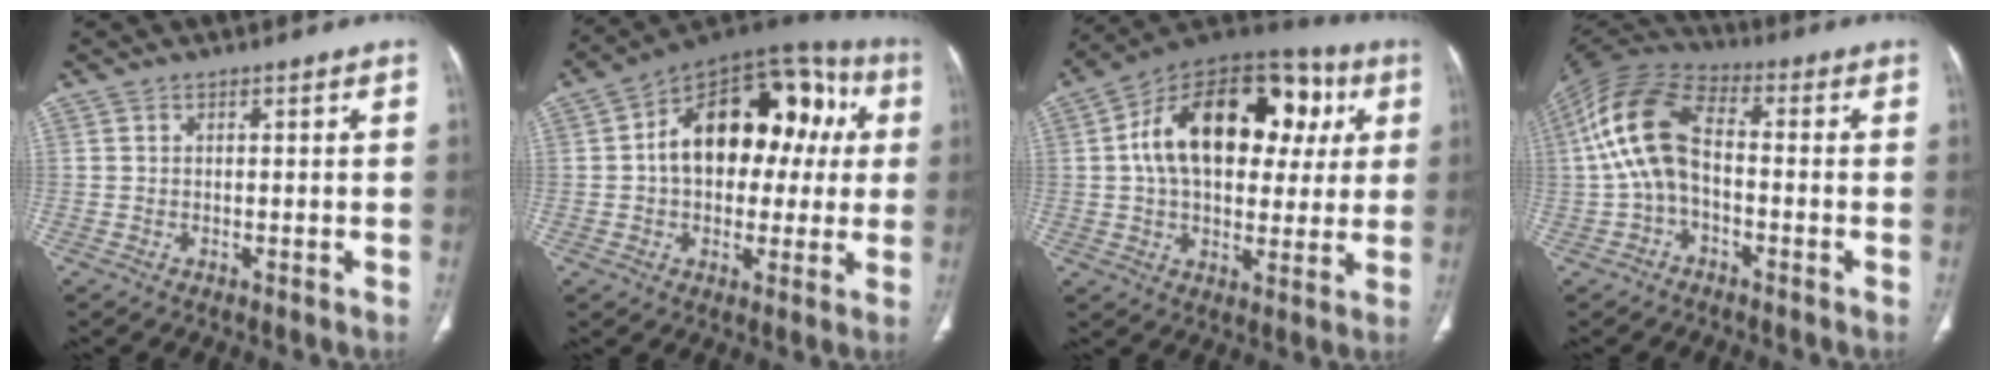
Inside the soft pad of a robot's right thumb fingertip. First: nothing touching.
{"total": 22.6, "force": [2.8, 14.3, 17.2], "torque": [-0.211, 0.045, 0.034]}
{"total": 25.5, "force": [5.3, 15.7, 19.4], "torque": [-0.277, 0.031, 0.076]}
{"total": 13.3, "force": [-1.0, 7.9, 10.7], "torque": [-0.214, 0.037, -0.029]}